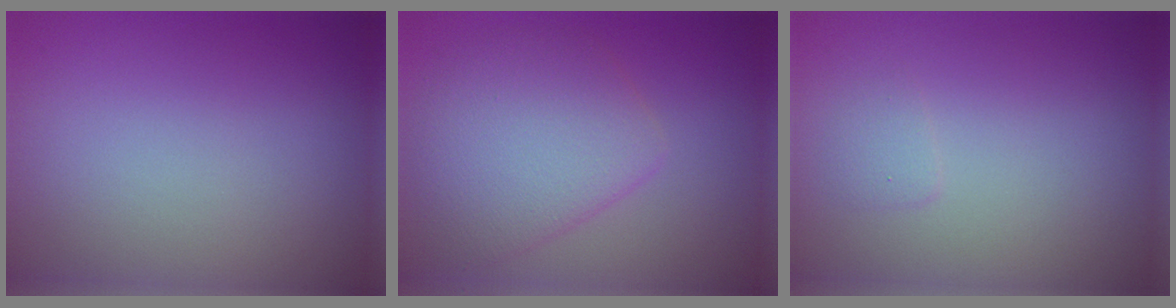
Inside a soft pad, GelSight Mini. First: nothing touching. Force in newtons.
{"total": 5.5, "press": 5.5, "slide": 0.1}
{"total": 0.7, "press": 0.7, "slide": 0.1}